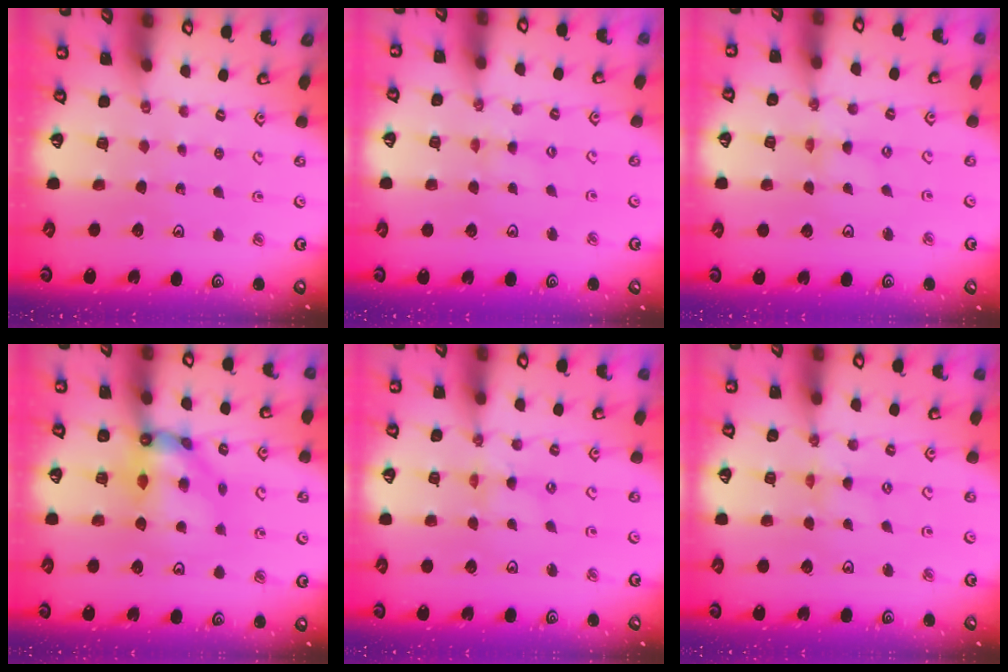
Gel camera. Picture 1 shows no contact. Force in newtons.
{"total": 1.2, "press": 1.1, "slide": 0.2}
{"total": 0.0}
{"total": 9.3, "press": 9.3, "slide": 1.1}
{"total": 0.5, "press": 0.5, "slide": 0.2}
{"total": 0.0}